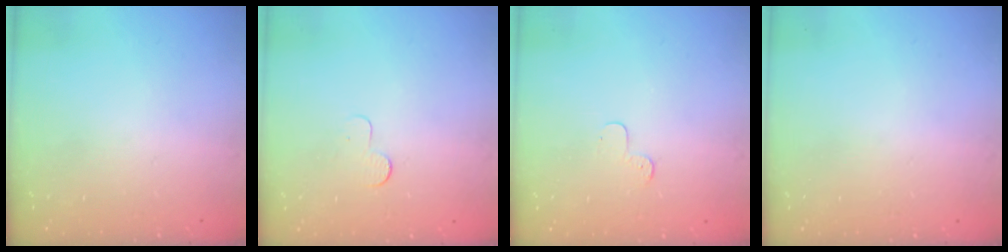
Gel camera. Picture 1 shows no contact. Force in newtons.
{"total": 2.9, "press": 2.9, "slide": 0.3}
{"total": 3.5, "press": 3.5, "slide": 0.4}
{"total": 0.8, "press": 0.8, "slide": 0.1}